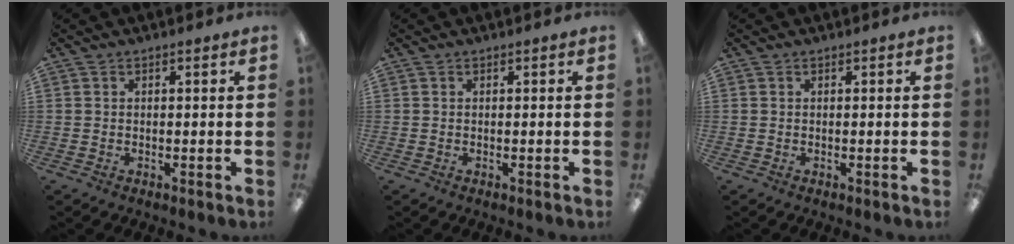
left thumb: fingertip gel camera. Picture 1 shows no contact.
{"total": 0.0}
{"total": 0.0}